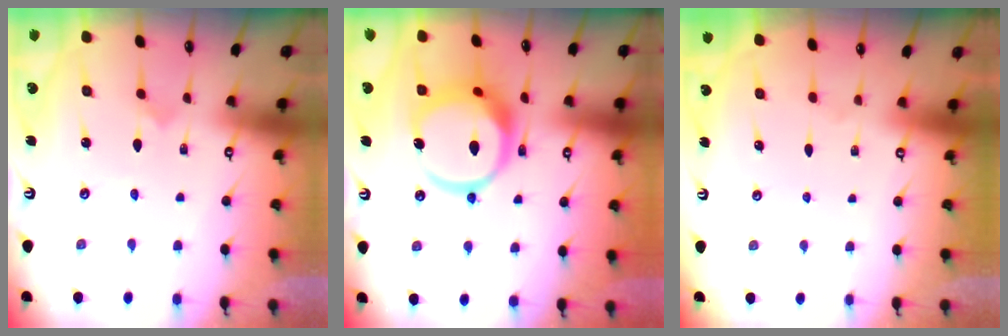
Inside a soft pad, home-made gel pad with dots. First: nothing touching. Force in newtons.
{"total": 16.7, "press": 16.6, "slide": 2.1}
{"total": 0.0}